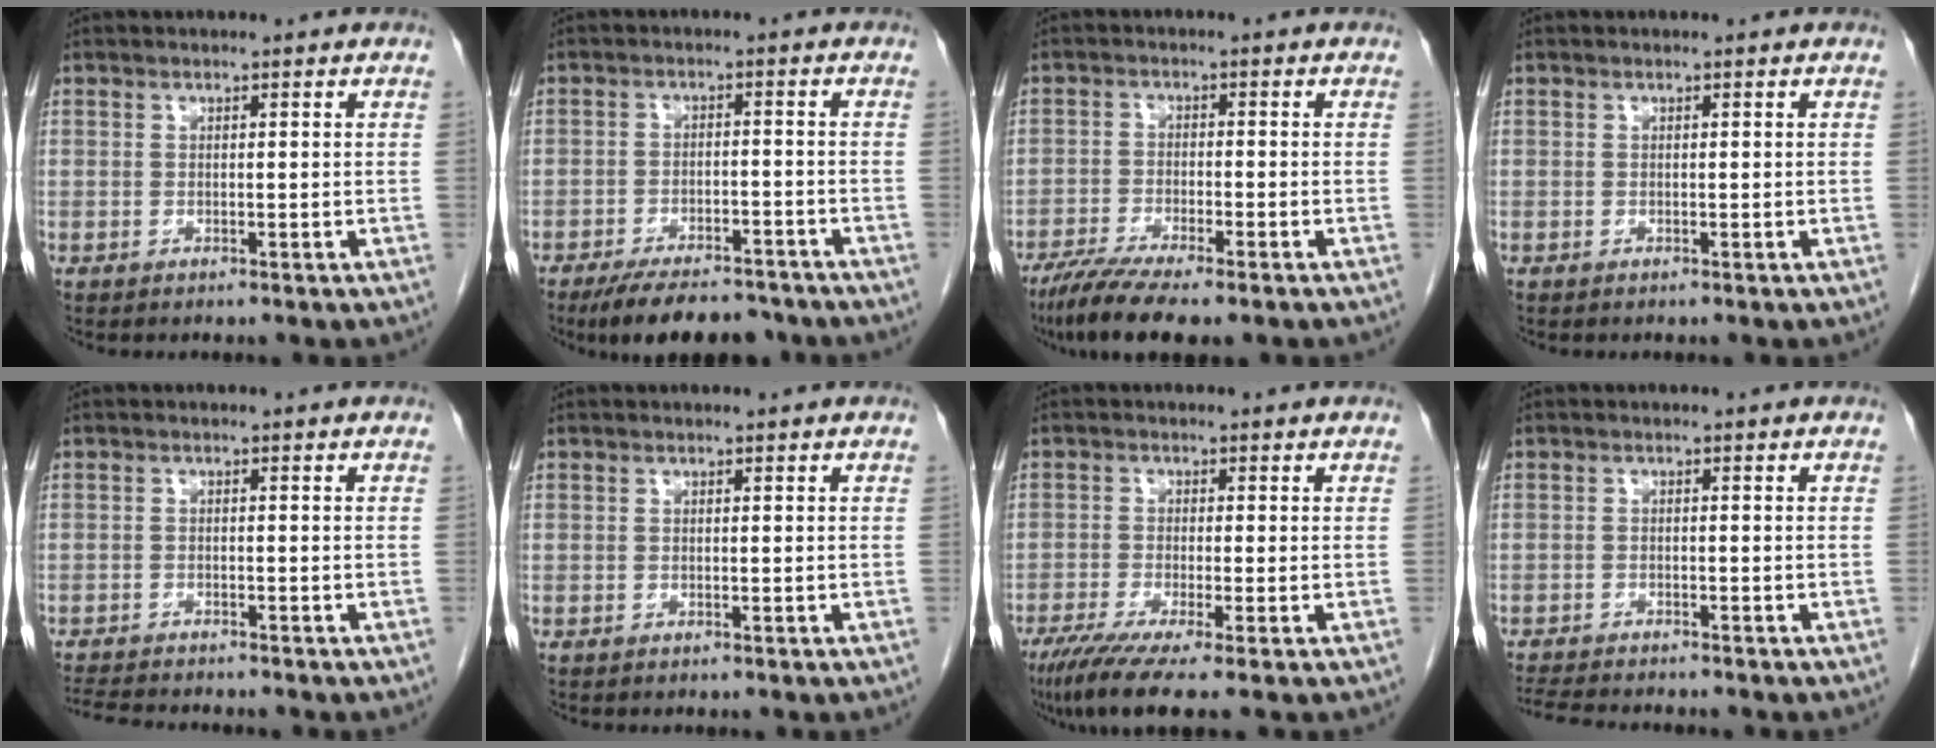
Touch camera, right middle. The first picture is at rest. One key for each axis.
{"total": 11.0, "fx": -9.3, "fy": 3.3, "fz": 4.7, "tx": -0.066, "ty": -0.002, "tz": -0.138}
{"total": 8.4, "fx": -6.5, "fy": 0.8, "fz": 5.3, "tx": -0.090, "ty": -0.018, "tz": -0.108}
{"total": 0.0}
{"total": 6.8, "fx": -6.3, "fy": 0.7, "fz": 2.4, "tx": -0.039, "ty": -0.013, "tz": -0.102}
{"total": 0.0}
{"total": 7.8, "fx": -5.3, "fy": 0.0, "fz": 5.7, "tx": -0.094, "ty": -0.021, "tz": -0.090}
{"total": 7.7, "fx": -7.0, "fy": 0.8, "fz": 3.0, "tx": -0.048, "ty": -0.014, "tz": -0.111}